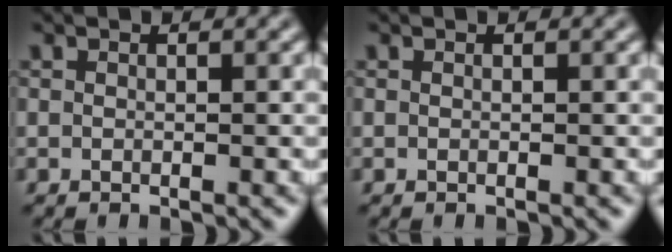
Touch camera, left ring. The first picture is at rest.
{"total": 0.0}